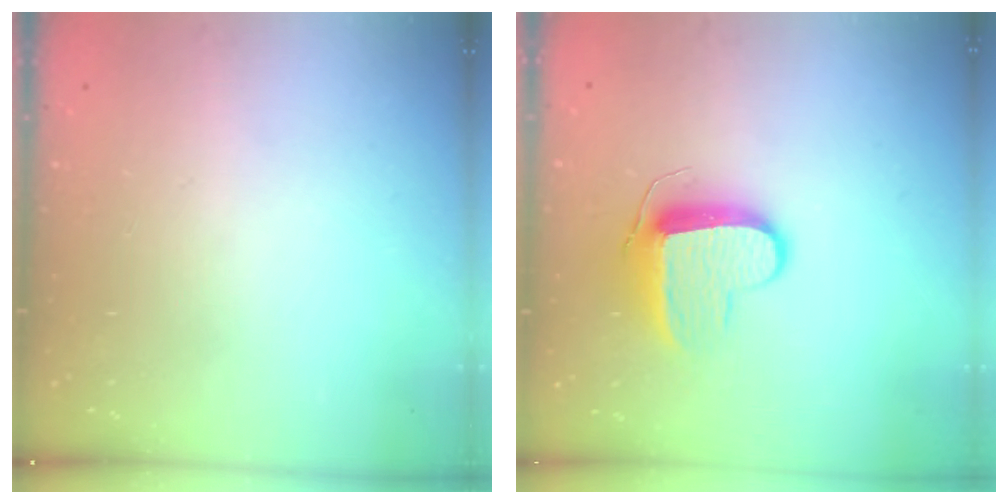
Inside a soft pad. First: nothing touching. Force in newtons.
{"total": 10.0, "press": 10.0, "slide": 0.2}